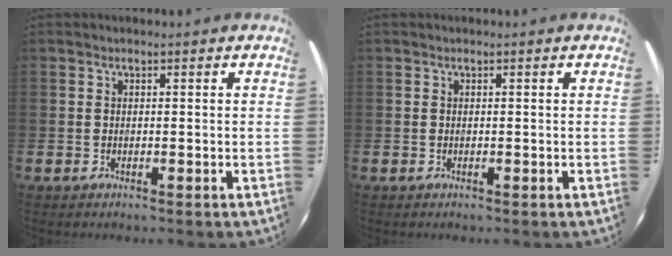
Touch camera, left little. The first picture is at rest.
{"total": 0.0}